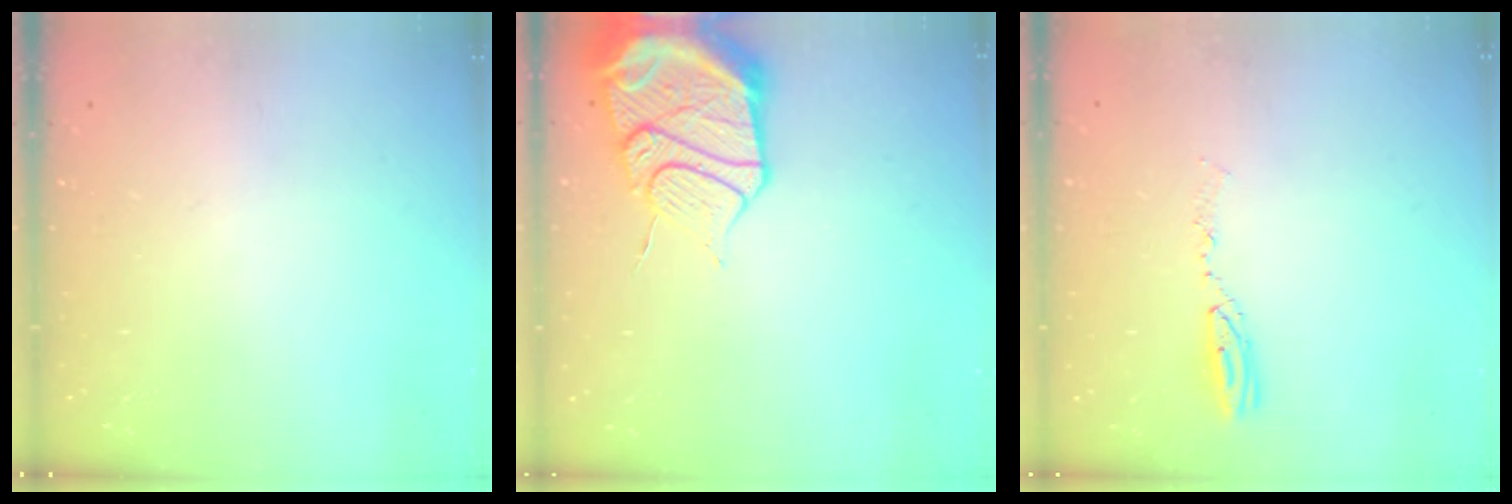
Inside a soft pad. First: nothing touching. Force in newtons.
{"total": 17.2, "press": 17.1, "slide": 1.7}
{"total": 5.4, "press": 5.3, "slide": 0.6}